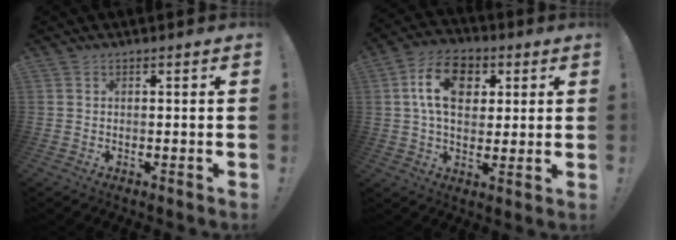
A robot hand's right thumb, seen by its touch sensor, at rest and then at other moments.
{"total": 14.3, "force": [4.5, 9.9, 9.3], "torque": [-0.147, -0.004, 0.087]}